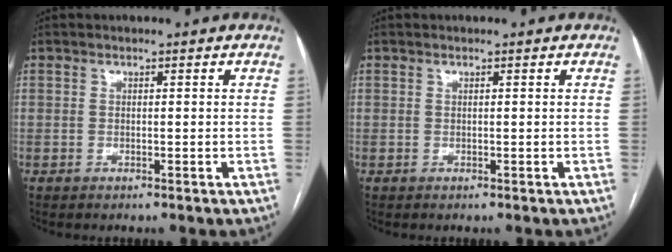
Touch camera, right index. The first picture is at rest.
{"total": 0.0}